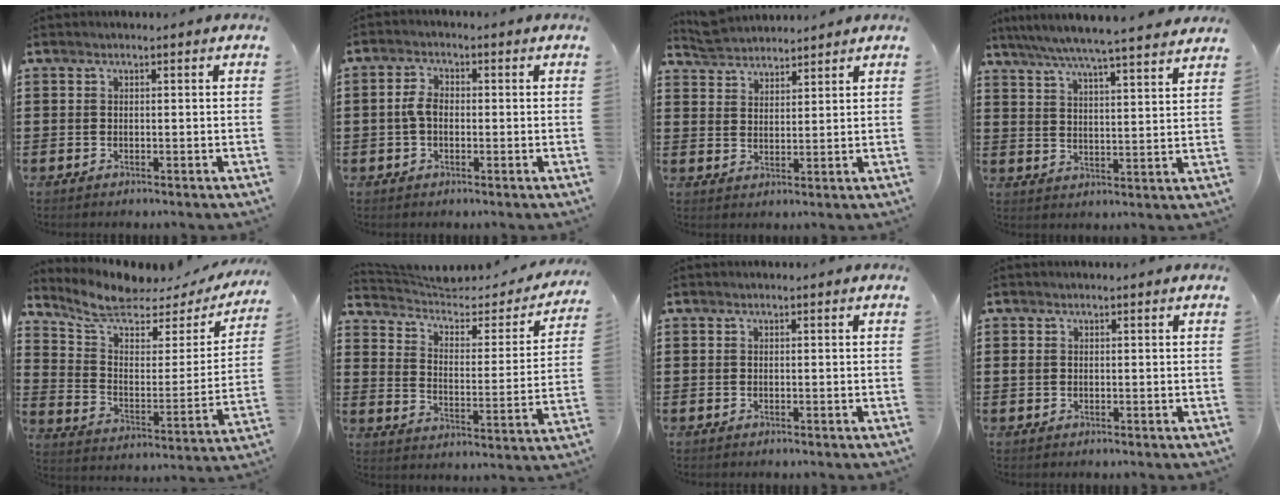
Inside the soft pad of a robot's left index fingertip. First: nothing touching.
{"total": 3.4, "force": [-0.2, 2.3, 2.6], "torque": [-0.067, 0.000, -0.009]}
{"total": 3.8, "force": [3.7, 0.6, 0.1], "torque": [-0.015, -0.007, 0.071]}
{"total": 6.1, "force": [5.4, -0.7, 2.6], "torque": [-0.072, -0.037, 0.091]}
{"total": 6.9, "force": [5.9, 2.0, 3.1], "torque": [-0.091, -0.043, 0.100]}
{"total": 4.8, "force": [3.9, 1.7, 2.3], "torque": [-0.066, -0.027, 0.061]}
{"total": 0.0}
{"total": 0.7, "force": [0.2, 0.5, 0.4], "torque": [-0.010, 0.003, 0.003]}